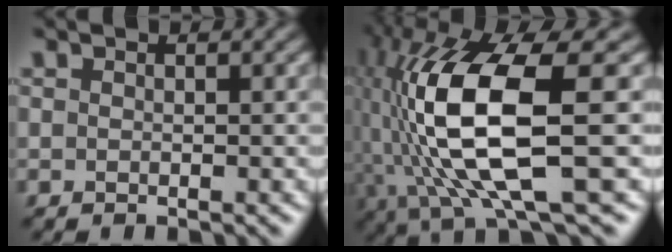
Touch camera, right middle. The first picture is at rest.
{"total": 13.1, "force": [-0.8, 4.0, 12.5], "torque": [-0.254, -0.005, -0.011]}